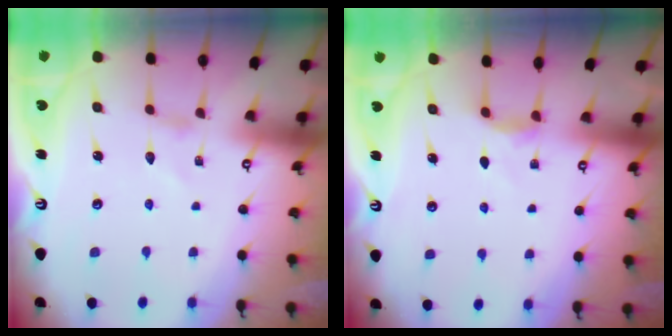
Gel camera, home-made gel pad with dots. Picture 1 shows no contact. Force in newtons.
{"total": 2.5, "press": 2.5, "slide": 0.4}